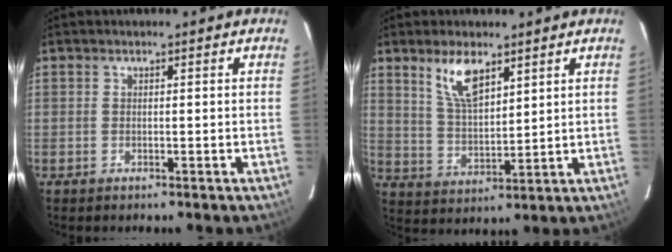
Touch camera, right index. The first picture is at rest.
{"total": 8.3, "force": [5.1, 3.2, 5.7], "torque": [-0.103, 0.002, 0.108]}